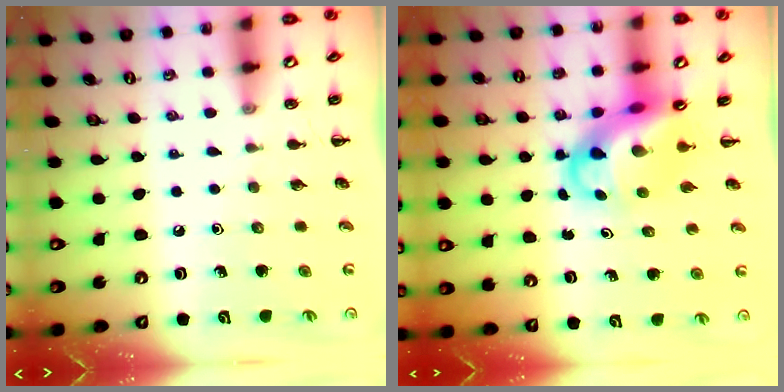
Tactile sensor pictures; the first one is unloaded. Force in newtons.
{"total": 7.3, "press": 6.9, "slide": 2.3}